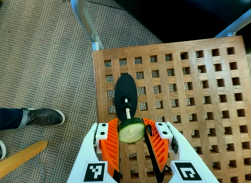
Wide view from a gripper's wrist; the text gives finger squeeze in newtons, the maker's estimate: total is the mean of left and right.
{"total": 8.6, "left": 8.2, "right": 8.9}